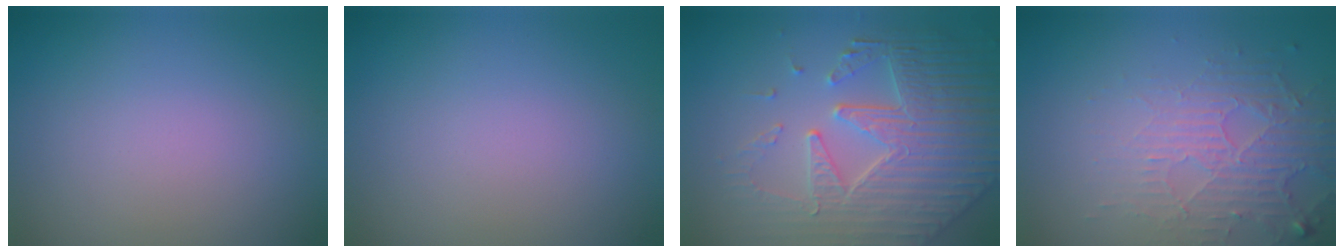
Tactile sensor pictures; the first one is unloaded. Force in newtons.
{"total": 0.0}
{"total": 7.3, "press": 5.7, "slide": 4.4}
{"total": 5.2, "press": 3.3, "slide": 4.1}